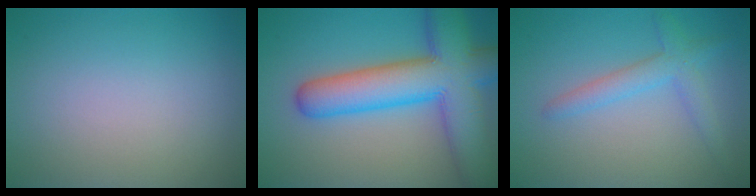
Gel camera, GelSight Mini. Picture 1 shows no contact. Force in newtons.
{"total": 11.0, "press": 11.0, "slide": 0.6}
{"total": 2.7, "press": 2.7, "slide": 0.0}